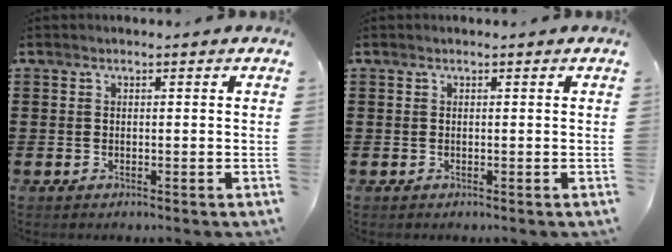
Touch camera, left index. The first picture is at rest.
{"total": 0.0}